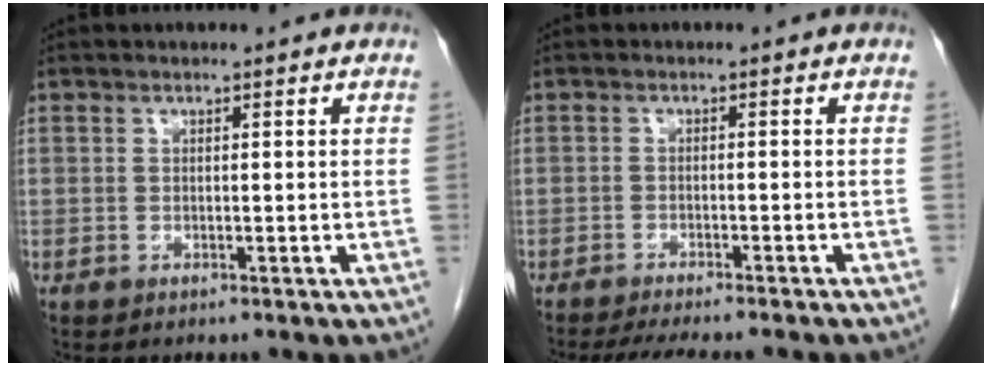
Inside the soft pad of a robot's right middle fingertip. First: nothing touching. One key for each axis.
{"total": 9.3, "fx": -8.2, "fy": 1.0, "fz": 4.4, "tx": -0.057, "ty": -0.015, "tz": -0.114}